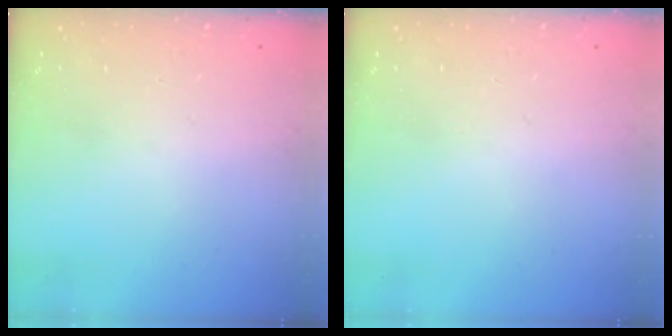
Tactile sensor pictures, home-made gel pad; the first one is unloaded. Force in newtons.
{"total": 0.0}